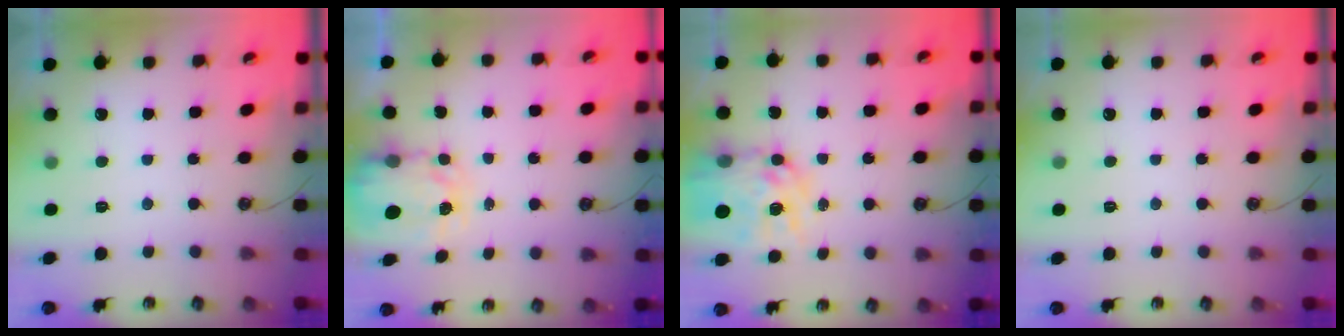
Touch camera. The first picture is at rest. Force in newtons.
{"total": 3.9, "press": 3.9, "slide": 0.0}
{"total": 14.2, "press": 14.1, "slide": 1.5}
{"total": 0.0}